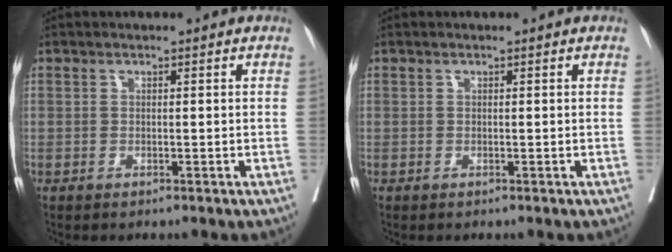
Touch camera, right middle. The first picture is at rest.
{"total": 0.0}